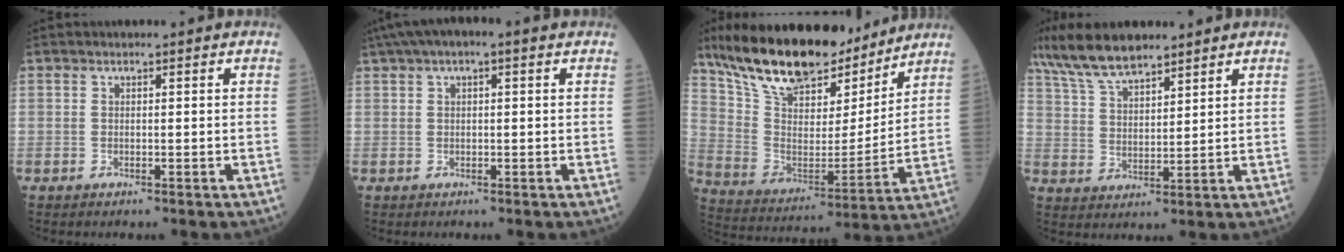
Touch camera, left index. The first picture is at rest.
{"total": 6.4, "force": [3.7, 1.7, 4.9], "torque": [-0.089, 0.040, 0.059]}
{"total": 21.4, "force": [17.4, 7.0, 10.4], "torque": [-0.190, 0.002, 0.299]}
{"total": 10.5, "force": [8.6, 2.6, 5.4], "torque": [-0.113, 0.014, 0.164]}